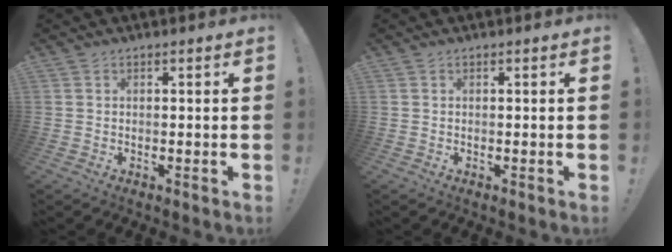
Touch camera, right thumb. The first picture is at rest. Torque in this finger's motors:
{"motor_torque": [-0.24, 0.14, 0.32, -0.30, -0.03]}